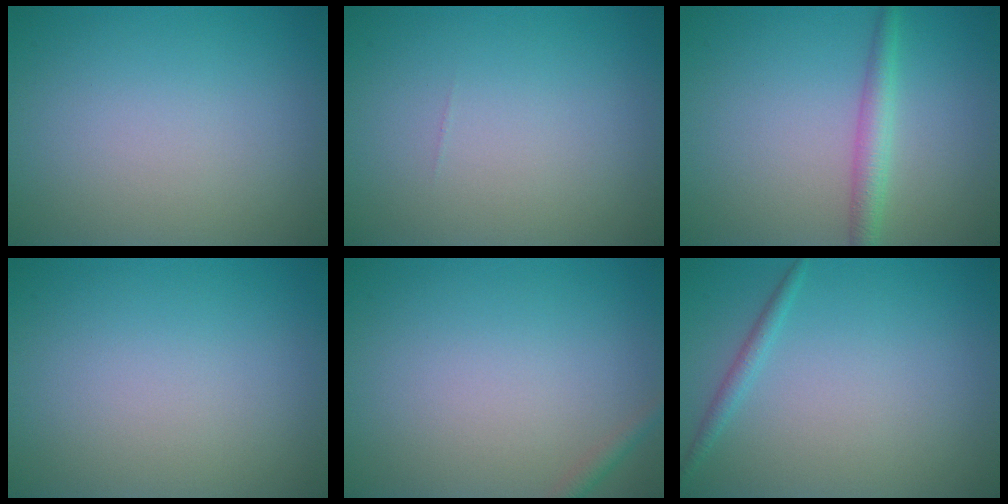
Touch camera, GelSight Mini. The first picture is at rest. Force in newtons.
{"total": 0.0}
{"total": 2.3, "press": 2.3, "slide": 0.0}
{"total": 0.0}
{"total": 1.0, "press": 1.0, "slide": 0.0}
{"total": 1.2, "press": 1.2, "slide": 0.1}